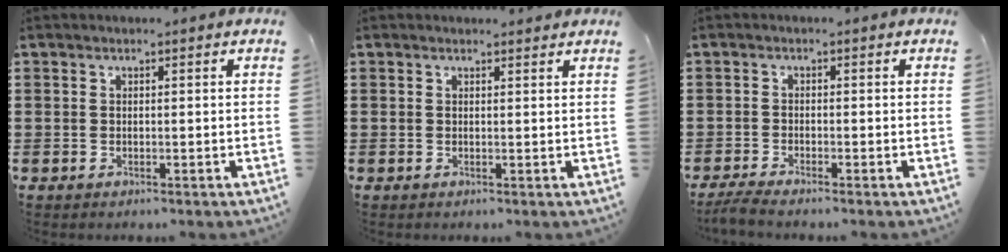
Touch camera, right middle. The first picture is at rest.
{"total": 0.7, "force": [0.7, 0.0, 0.0], "torque": [0.005, -0.004, 0.013]}
{"total": 1.8, "force": [-1.6, 0.0, 0.9], "torque": [-0.022, -0.002, -0.033]}